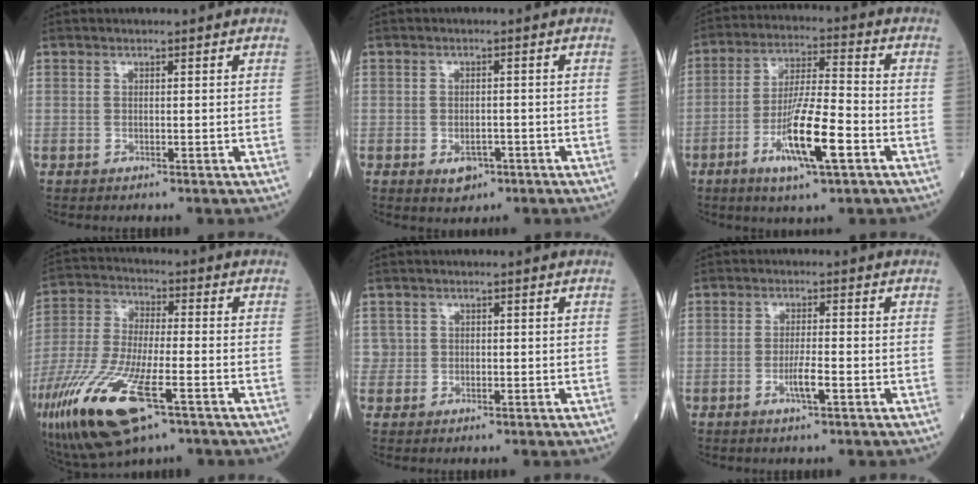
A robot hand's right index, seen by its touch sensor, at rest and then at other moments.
{"total": 3.3, "force": [-1.6, 2.1, 2.0], "torque": [-0.027, 0.001, -0.015]}
{"total": 11.7, "force": [-4.7, 1.4, 10.7], "torque": [-0.195, -0.010, -0.084]}
{"total": 19.8, "force": [-10.0, 5.7, 16.2], "torque": [-0.375, -0.046, -0.180]}
{"total": 1.6, "force": [0.3, 1.6, -0.2], "torque": [0.015, 0.004, 0.002]}
{"total": 3.2, "force": [-1.3, 0.2, 3.0], "torque": [-0.052, -0.001, -0.024]}